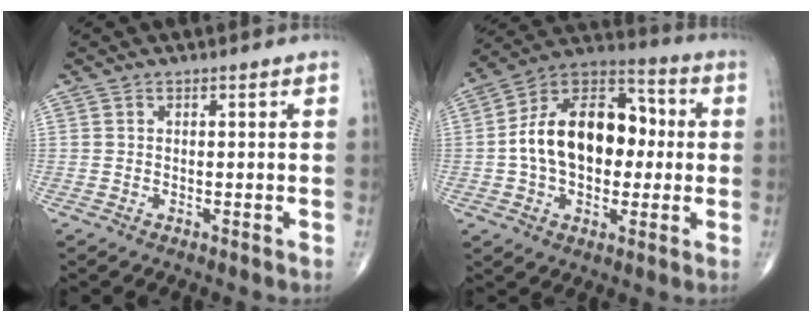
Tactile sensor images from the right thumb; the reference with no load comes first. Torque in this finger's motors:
{"motor_torque": [1.19, 1.20, 1.03, -0.57, 0.22]}